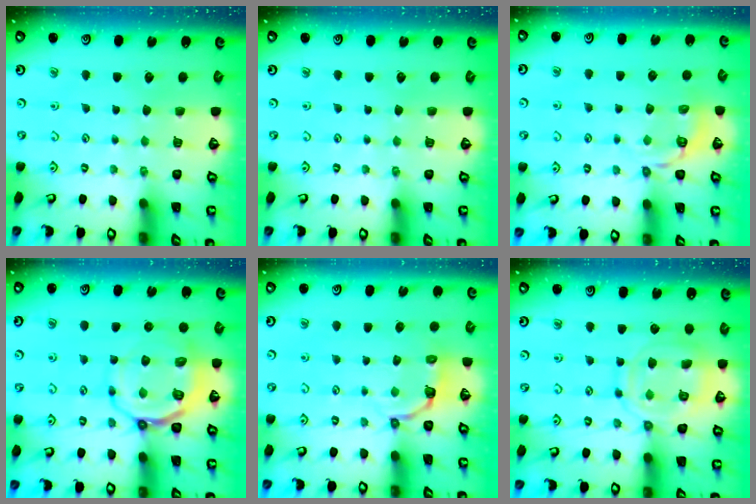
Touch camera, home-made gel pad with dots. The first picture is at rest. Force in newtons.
{"total": 0.0}
{"total": 6.6, "press": 6.3, "slide": 2.0}
{"total": 11.1, "press": 10.7, "slide": 3.0}
{"total": 3.8, "press": 1.9, "slide": 3.3}
{"total": 13.9, "press": 13.8, "slide": 1.1}